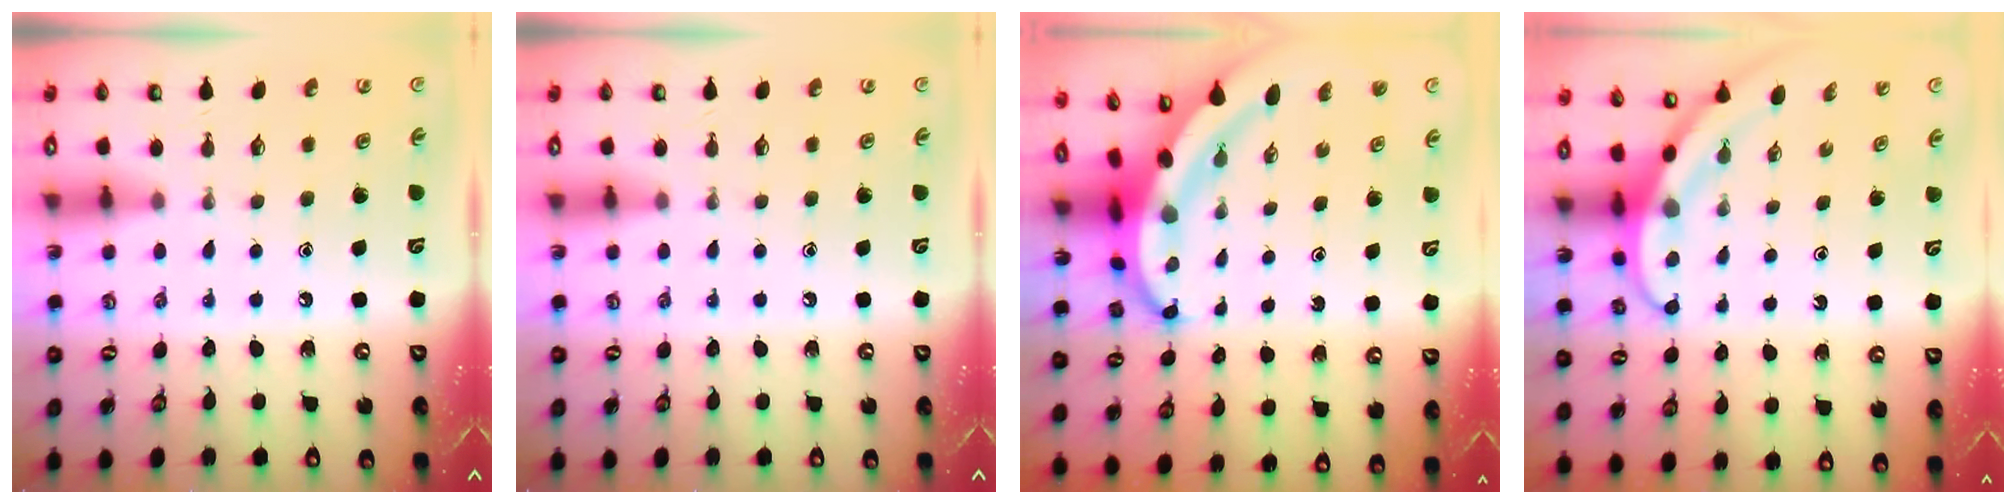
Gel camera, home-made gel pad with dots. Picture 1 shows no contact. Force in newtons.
{"total": 0.0}
{"total": 7.8, "press": 7.8, "slide": 0.5}
{"total": 3.6, "press": 3.6, "slide": 0.3}